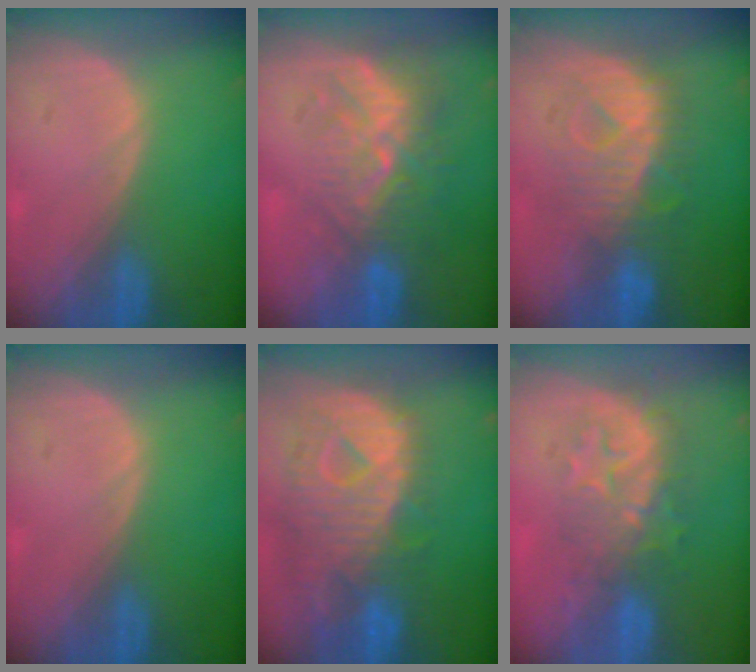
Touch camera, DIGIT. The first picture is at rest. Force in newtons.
{"total": 9.6, "press": 8.6, "slide": 4.1}
{"total": 8.2, "press": 8.2, "slide": 0.7}
{"total": 0.0}
{"total": 12.5, "press": 10.8, "slide": 6.4}
{"total": 7.9, "press": 7.8, "slide": 1.6}